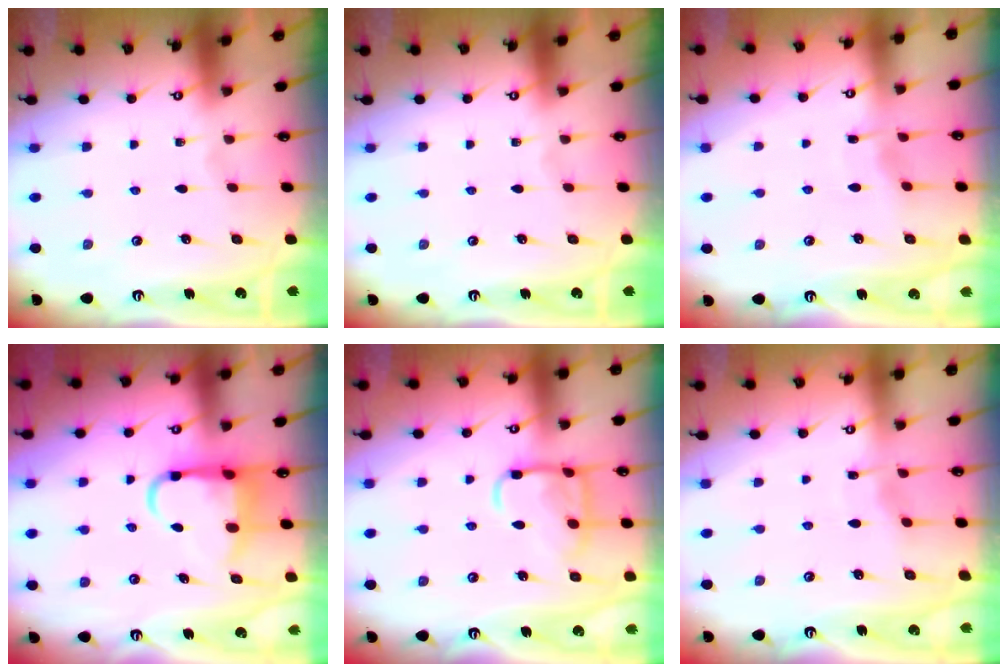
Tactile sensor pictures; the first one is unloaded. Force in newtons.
{"total": 0.0}
{"total": 3.9, "press": 3.9, "slide": 0.5}
{"total": 8.0, "press": 7.8, "slide": 1.6}
{"total": 11.2, "press": 11.1, "slide": 1.0}
{"total": 3.5, "press": 3.5, "slide": 0.4}